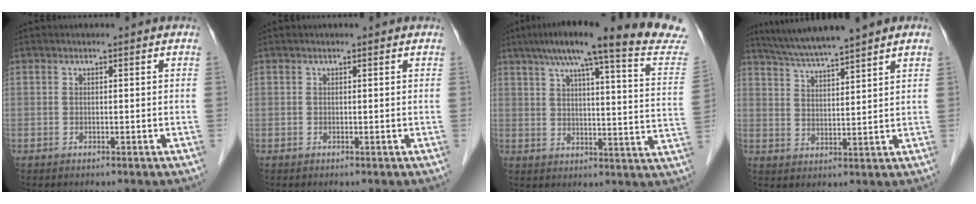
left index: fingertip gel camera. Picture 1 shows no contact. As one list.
[{"total": 0.0}, {"total": 24.8, "force": [21.0, 0.0, 13.2], "torque": [-0.189, -0.039, 0.255]}, {"total": 8.7, "force": [7.7, -1.0, 4.0], "torque": [-0.074, 0.016, 0.135]}]